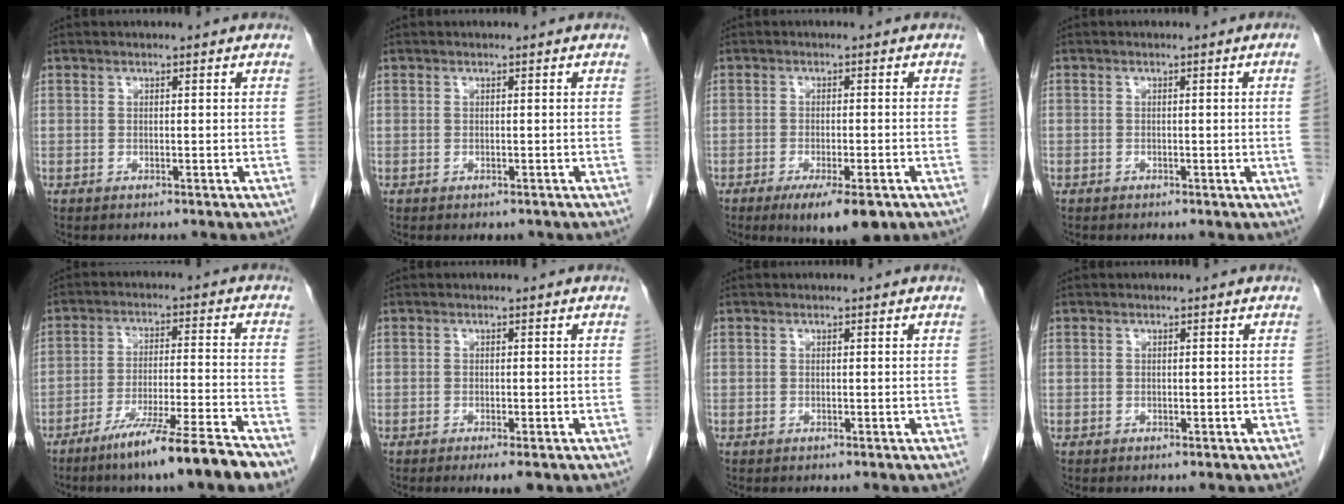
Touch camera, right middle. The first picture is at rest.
{"total": 0.8, "force": [-0.6, 0.3, 0.3], "torque": [-0.007, -0.002, -0.006]}
{"total": 7.5, "force": [-4.6, 1.7, 5.7], "torque": [-0.084, -0.014, -0.066]}
{"total": 1.5, "force": [-0.3, -0.7, 1.4], "torque": [-0.018, 0.000, -0.008]}
{"total": 12.3, "force": [-9.0, -1.0, 8.4], "torque": [-0.134, -0.029, -0.149]}
{"total": 2.8, "force": [-1.8, 0.4, 2.0], "torque": [-0.025, -0.007, -0.025]}
{"total": 0.0}
{"total": 0.0}